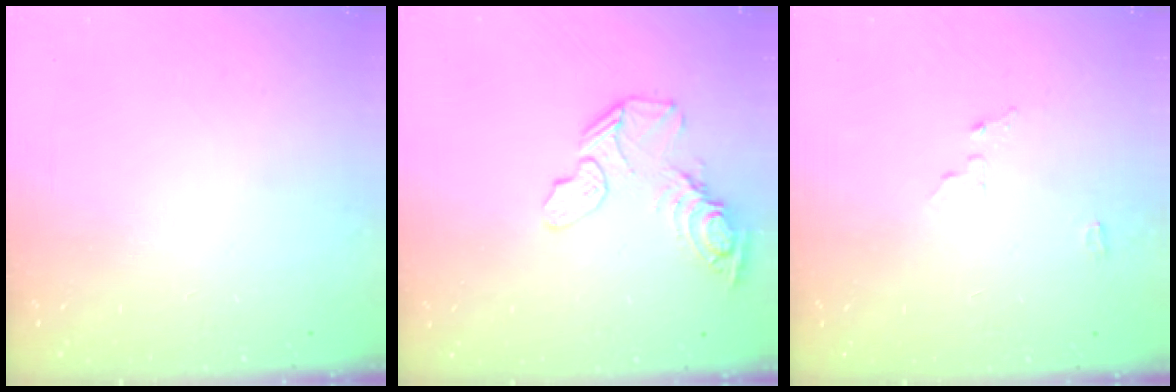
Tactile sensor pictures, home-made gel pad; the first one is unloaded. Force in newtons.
{"total": 11.9, "press": 11.5, "slide": 2.8}
{"total": 4.7, "press": 4.6, "slide": 0.6}